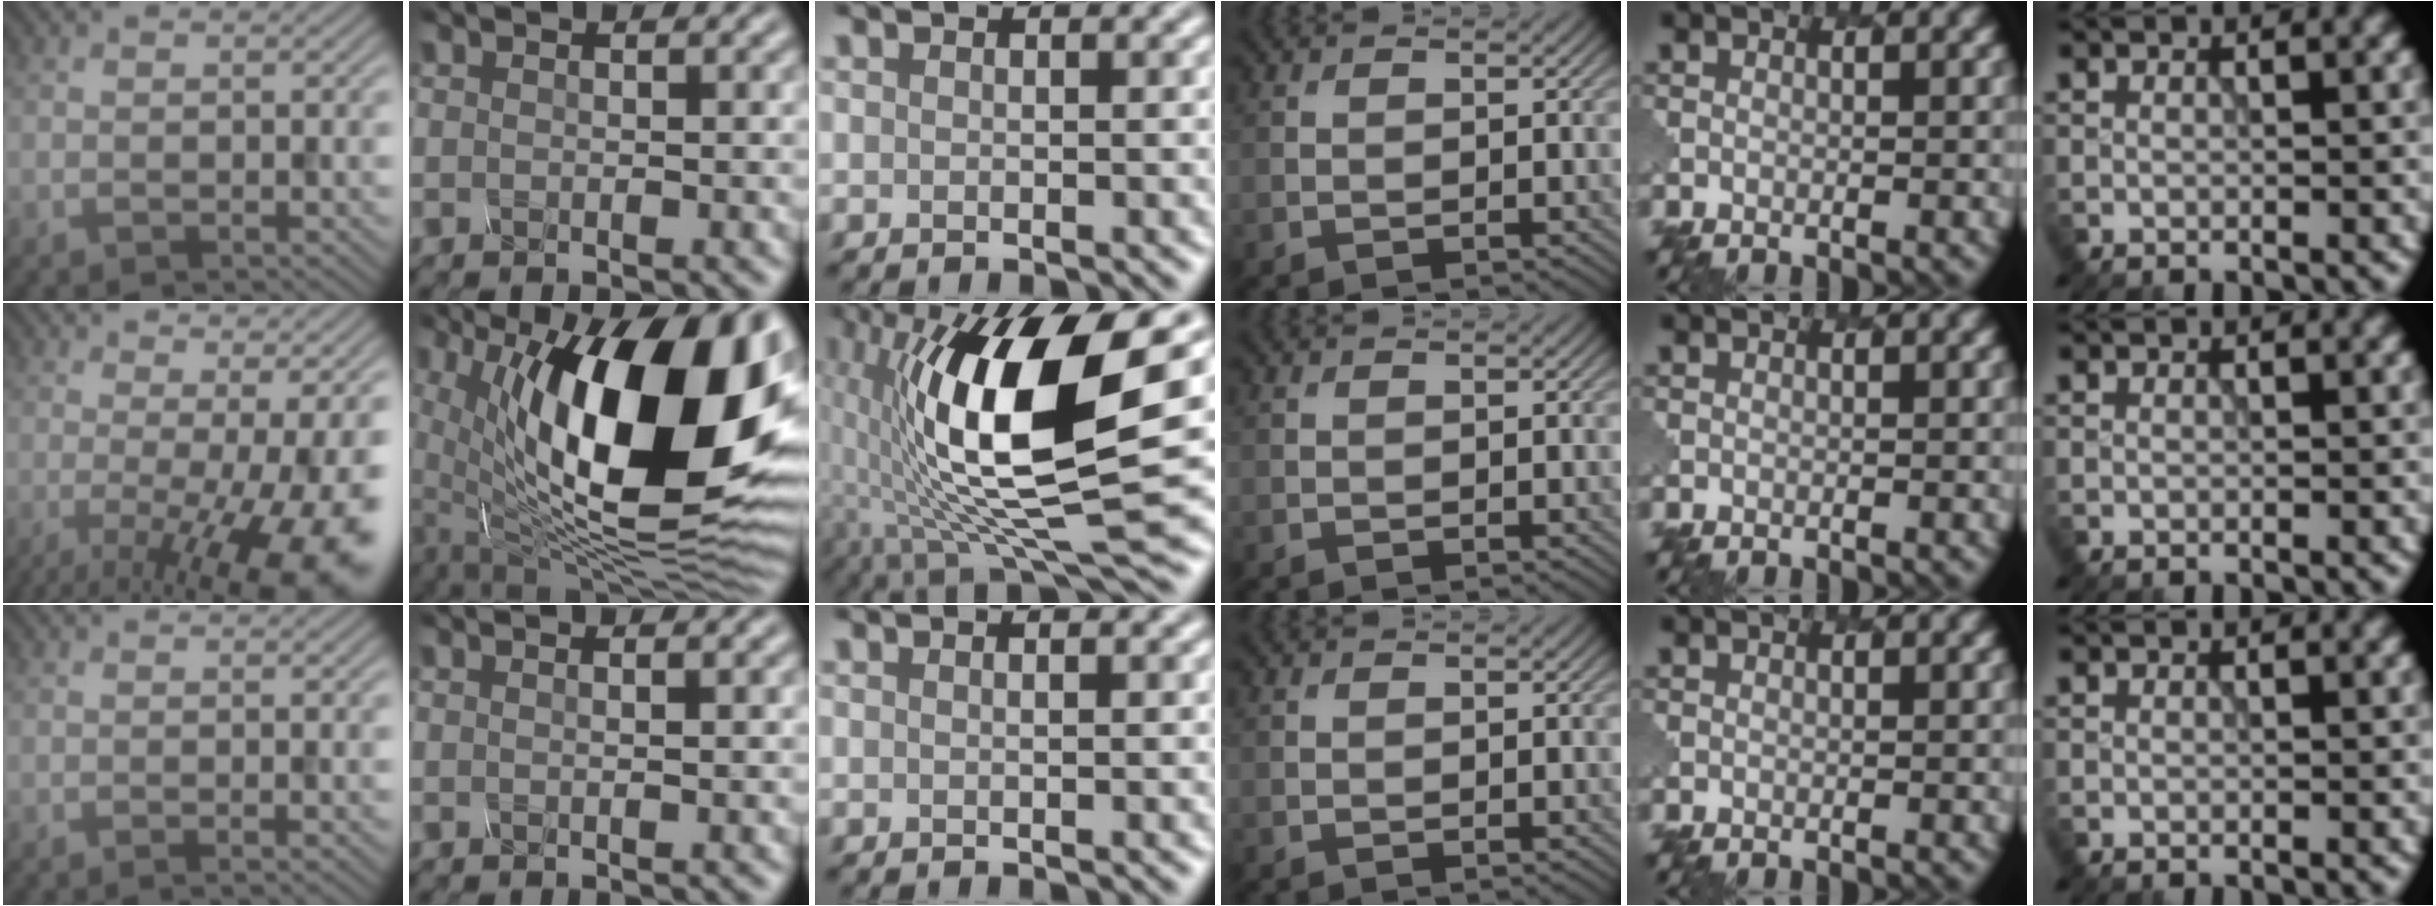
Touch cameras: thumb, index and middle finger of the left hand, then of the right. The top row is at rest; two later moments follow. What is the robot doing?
{"motion": "pour", "object": "mug"}